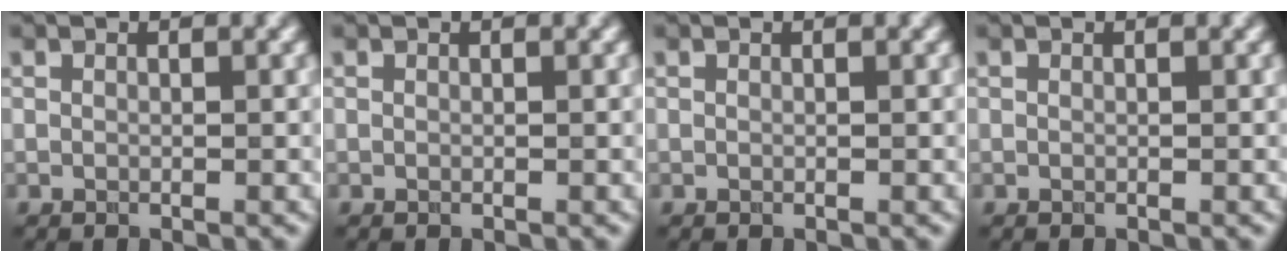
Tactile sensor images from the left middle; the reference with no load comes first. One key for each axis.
{"total": 0.0}
{"total": 0.0}
{"total": 0.0}